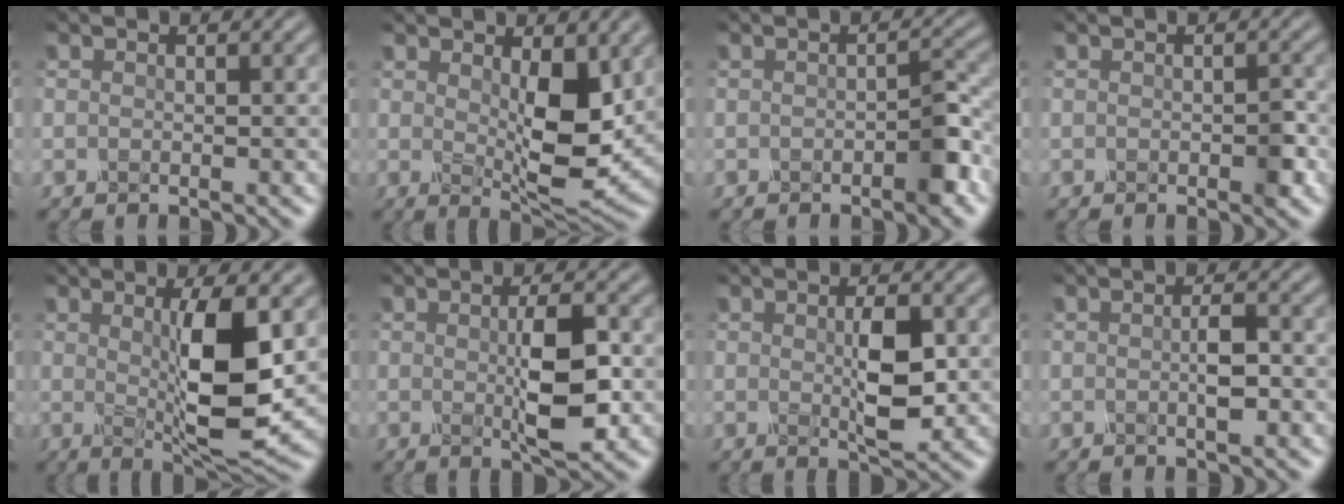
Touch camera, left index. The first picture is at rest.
{"total": 6.3, "force": [0.7, 2.3, 5.8], "torque": [-0.100, -0.005, 0.021]}
{"total": 2.7, "force": [-1.5, 0.5, 2.2], "torque": [-0.035, 0.006, -0.026]}
{"total": 1.7, "force": [-0.8, 0.5, 1.4], "torque": [-0.023, 0.005, -0.012]}
{"total": 7.0, "force": [0.6, 1.3, 6.9], "torque": [-0.112, -0.009, 0.020]}
{"total": 4.5, "force": [0.0, 0.9, 4.5], "torque": [-0.083, 0.002, 0.003]}
{"total": 3.5, "force": [0.3, 0.7, 3.5], "torque": [-0.071, 0.002, 0.010]}
{"total": 1.5, "force": [-0.1, 0.0, 1.5], "torque": [-0.029, 0.008, -0.001]}